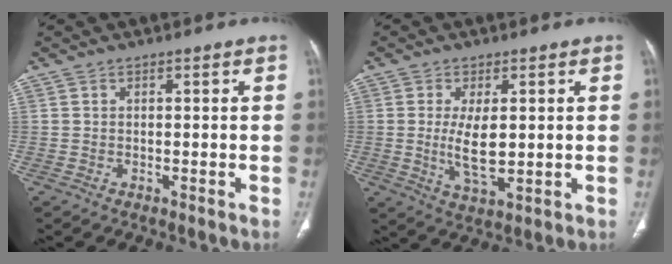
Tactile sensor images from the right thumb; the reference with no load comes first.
{"total": 7.6, "force": [0.3, 3.4, 6.8], "torque": [-0.123, -0.018, 0.012]}